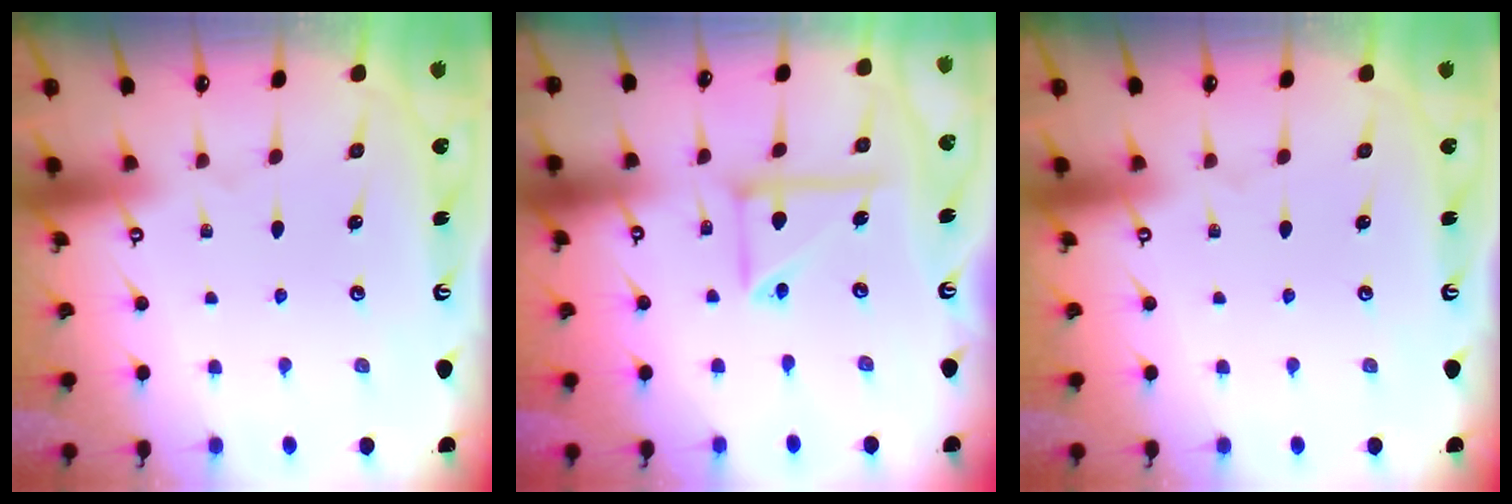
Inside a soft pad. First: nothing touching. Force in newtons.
{"total": 10.1, "press": 10.0, "slide": 0.9}
{"total": 0.0}